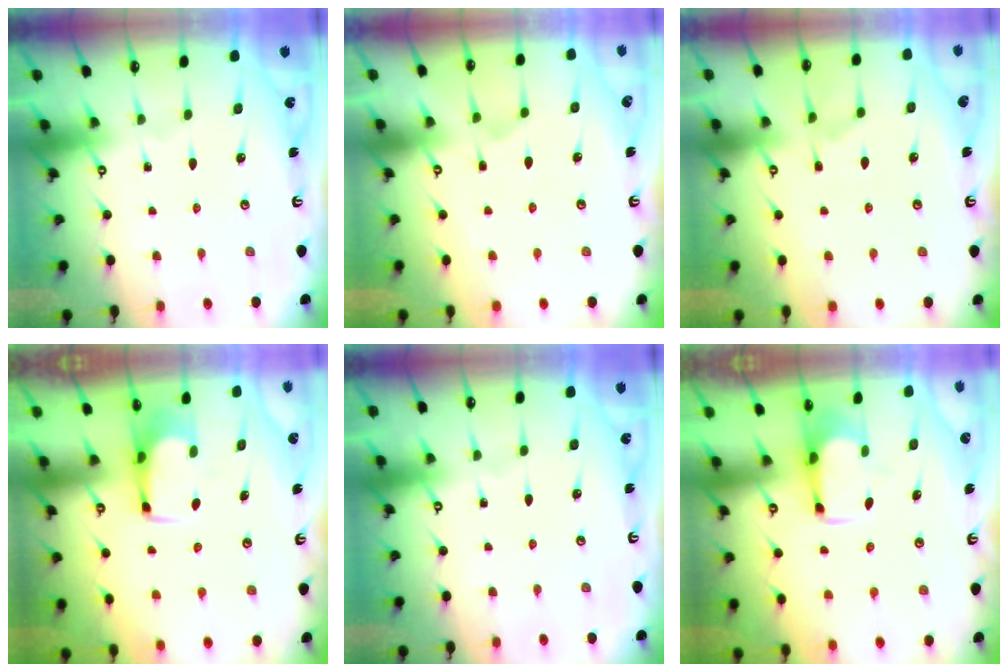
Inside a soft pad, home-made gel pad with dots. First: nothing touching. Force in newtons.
{"total": 5.9, "press": 5.7, "slide": 1.2}
{"total": 2.2, "press": 1.8, "slide": 1.3}
{"total": 0.7, "press": 0.6, "slide": 0.3}
{"total": 0.0}
{"total": 2.3, "press": 2.2, "slide": 0.9}